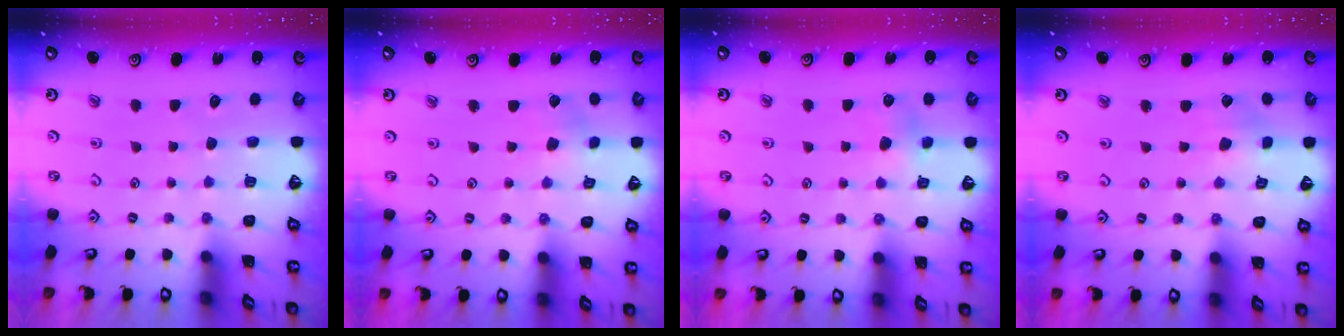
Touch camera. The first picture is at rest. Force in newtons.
{"total": 2.7, "press": 2.6, "slide": 0.5}
{"total": 4.0, "press": 4.0, "slide": 0.4}
{"total": 3.1, "press": 3.1, "slide": 0.3}